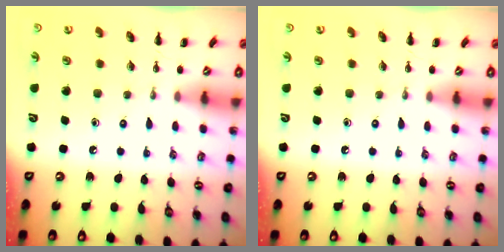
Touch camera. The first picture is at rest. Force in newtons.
{"total": 0.0}